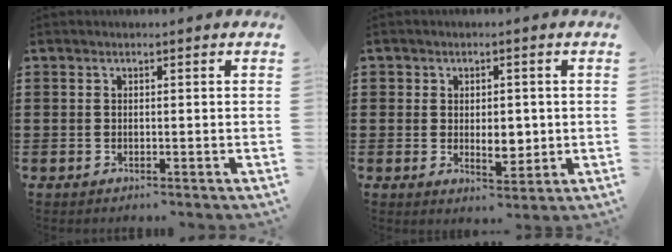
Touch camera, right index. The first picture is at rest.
{"total": 4.6, "force": [-0.1, 3.3, 3.3], "torque": [-0.053, 0.004, -0.007]}